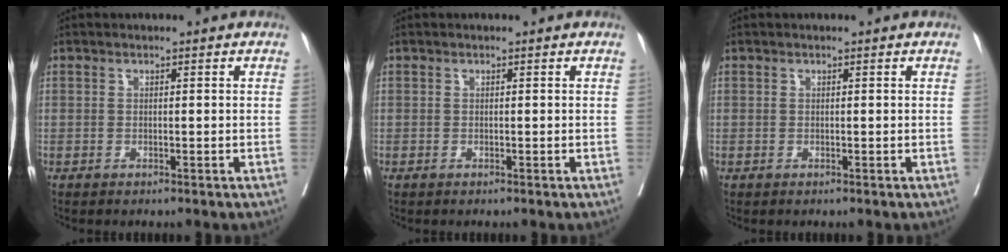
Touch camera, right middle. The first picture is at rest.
{"total": 0.0}
{"total": 0.0}